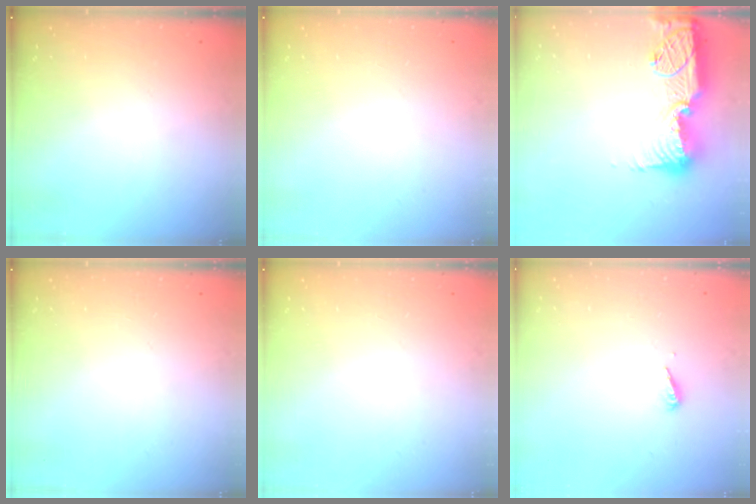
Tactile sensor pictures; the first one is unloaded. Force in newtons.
{"total": 0.0}
{"total": 17.3, "press": 17.2, "slide": 1.5}
{"total": 0.0}
{"total": 0.0}
{"total": 2.8, "press": 2.8, "slide": 0.2}